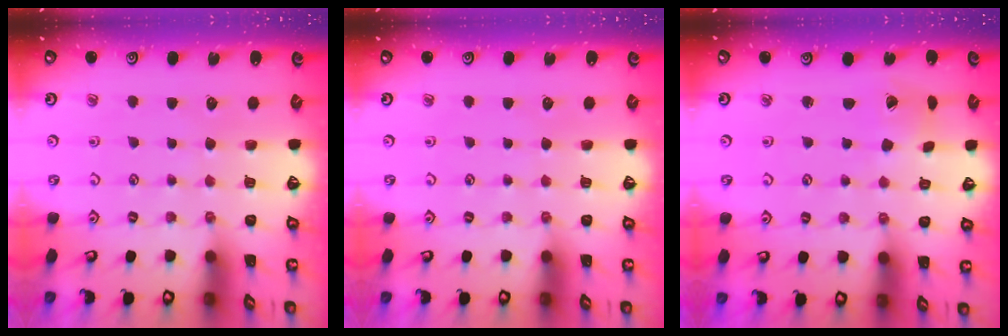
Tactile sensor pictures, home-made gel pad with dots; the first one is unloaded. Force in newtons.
{"total": 0.0}
{"total": 1.6, "press": 1.5, "slide": 0.3}